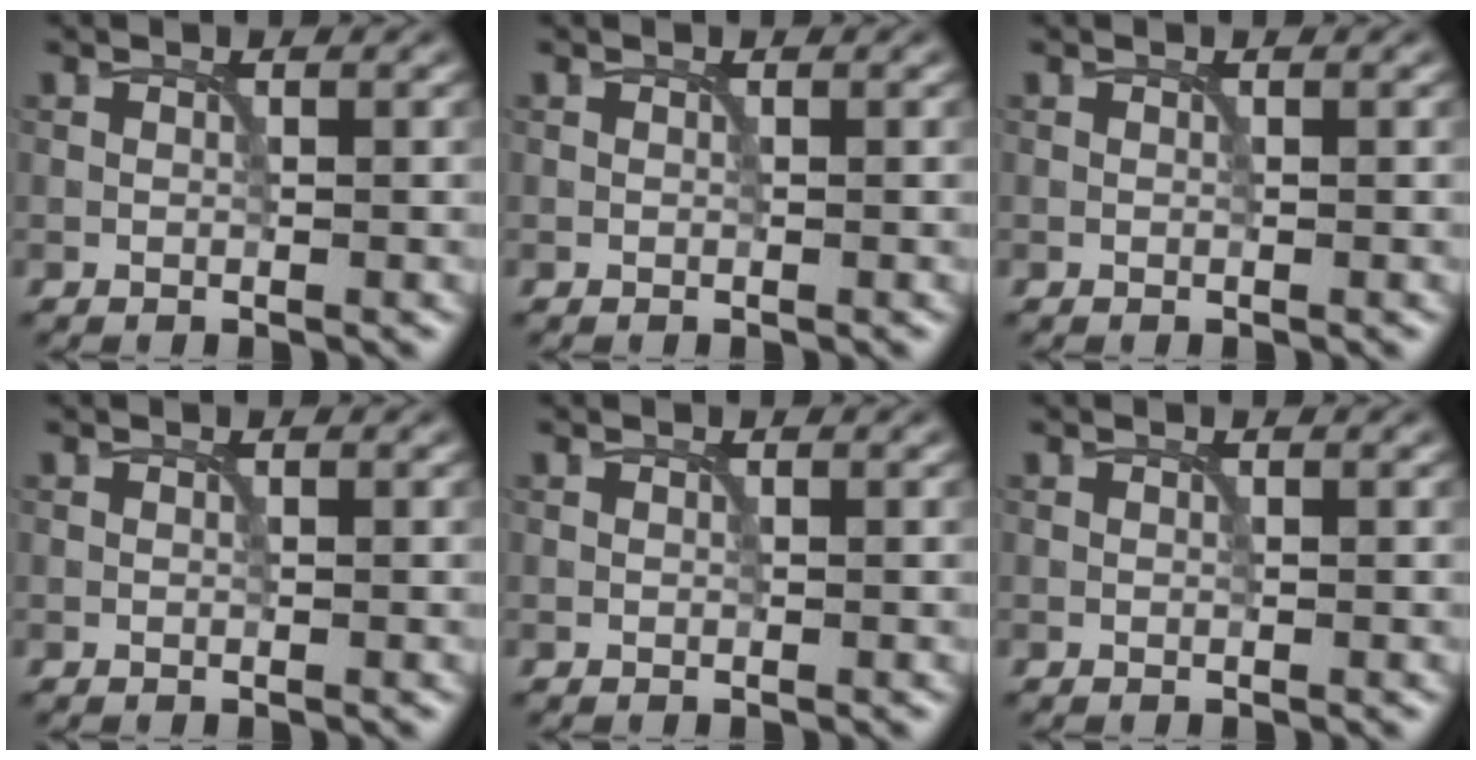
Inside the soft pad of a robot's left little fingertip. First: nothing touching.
{"total": 0.0}
{"total": 0.0}
{"total": 0.0}
{"total": 0.0}
{"total": 0.0}